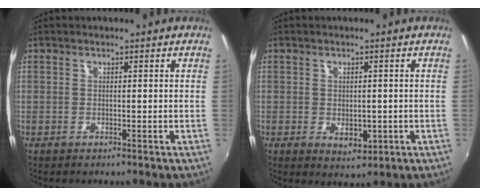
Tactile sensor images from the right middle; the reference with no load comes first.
{"total": 3.8, "force": [-0.8, 2.5, 2.7], "torque": [-0.043, -0.009, -0.008]}